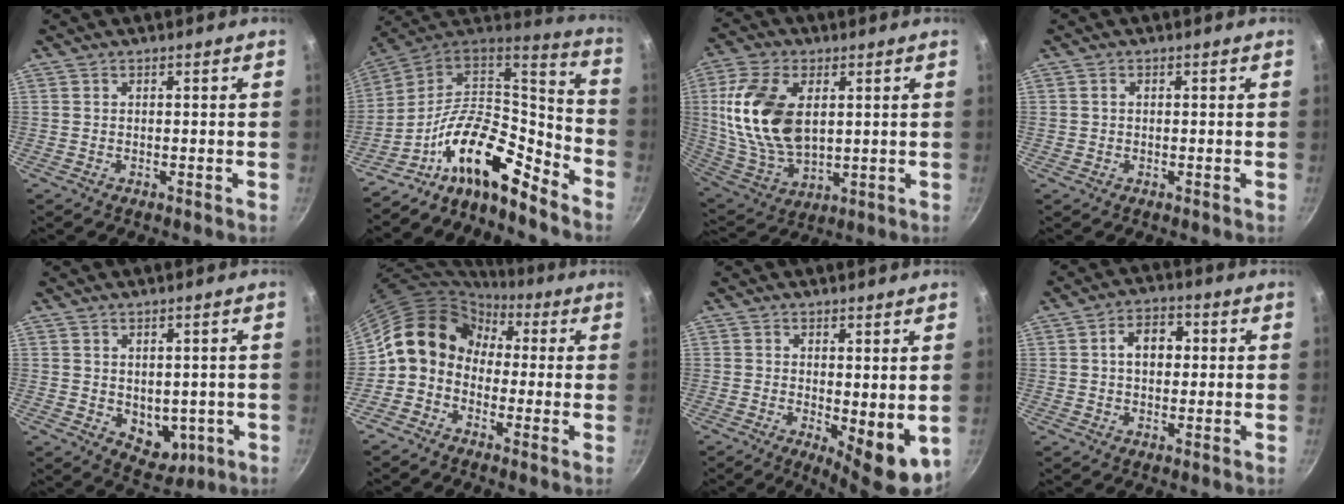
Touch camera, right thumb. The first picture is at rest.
{"total": 17.8, "force": [-9.9, 7.8, 12.6], "torque": [-0.195, 0.083, -0.198]}
{"total": 18.3, "force": [3.6, 10.9, 14.3], "torque": [-0.269, -0.014, 0.082]}
{"total": 0.8, "force": [0.1, 0.8, 0.3], "torque": [-0.006, 0.005, 0.004]}
{"total": 6.6, "force": [-0.4, 4.8, 4.5], "torque": [-0.036, -0.013, 0.012]}
{"total": 11.4, "force": [0.6, 9.6, 6.2], "torque": [-0.069, 0.034, -0.017]}
{"total": 7.5, "force": [0.1, 3.1, 6.8], "torque": [-0.080, -0.012, 0.011]}
{"total": 6.4, "force": [0.9, 4.5, 4.5], "torque": [-0.044, 0.013, 0.007]}